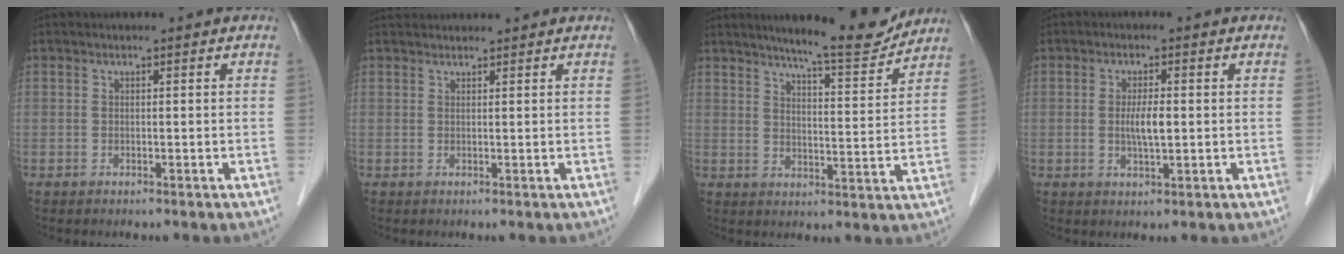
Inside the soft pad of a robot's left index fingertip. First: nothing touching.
{"total": 4.3, "force": [4.2, 0.5, 0.9], "torque": [-0.011, 0.037, 0.060]}
{"total": 10.2, "force": [9.3, 0.4, 4.1], "torque": [-0.061, -0.013, 0.128]}
{"total": 3.4, "force": [0.0, 0.6, 3.3], "torque": [-0.064, -0.003, 0.002]}